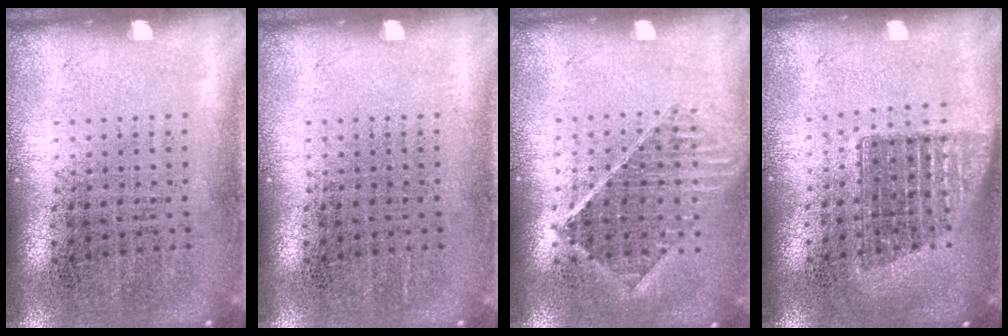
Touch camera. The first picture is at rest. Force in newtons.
{"total": 0.0}
{"total": 1.2, "press": 1.1, "slide": 0.4}
{"total": 1.4, "press": 1.2, "slide": 0.8}